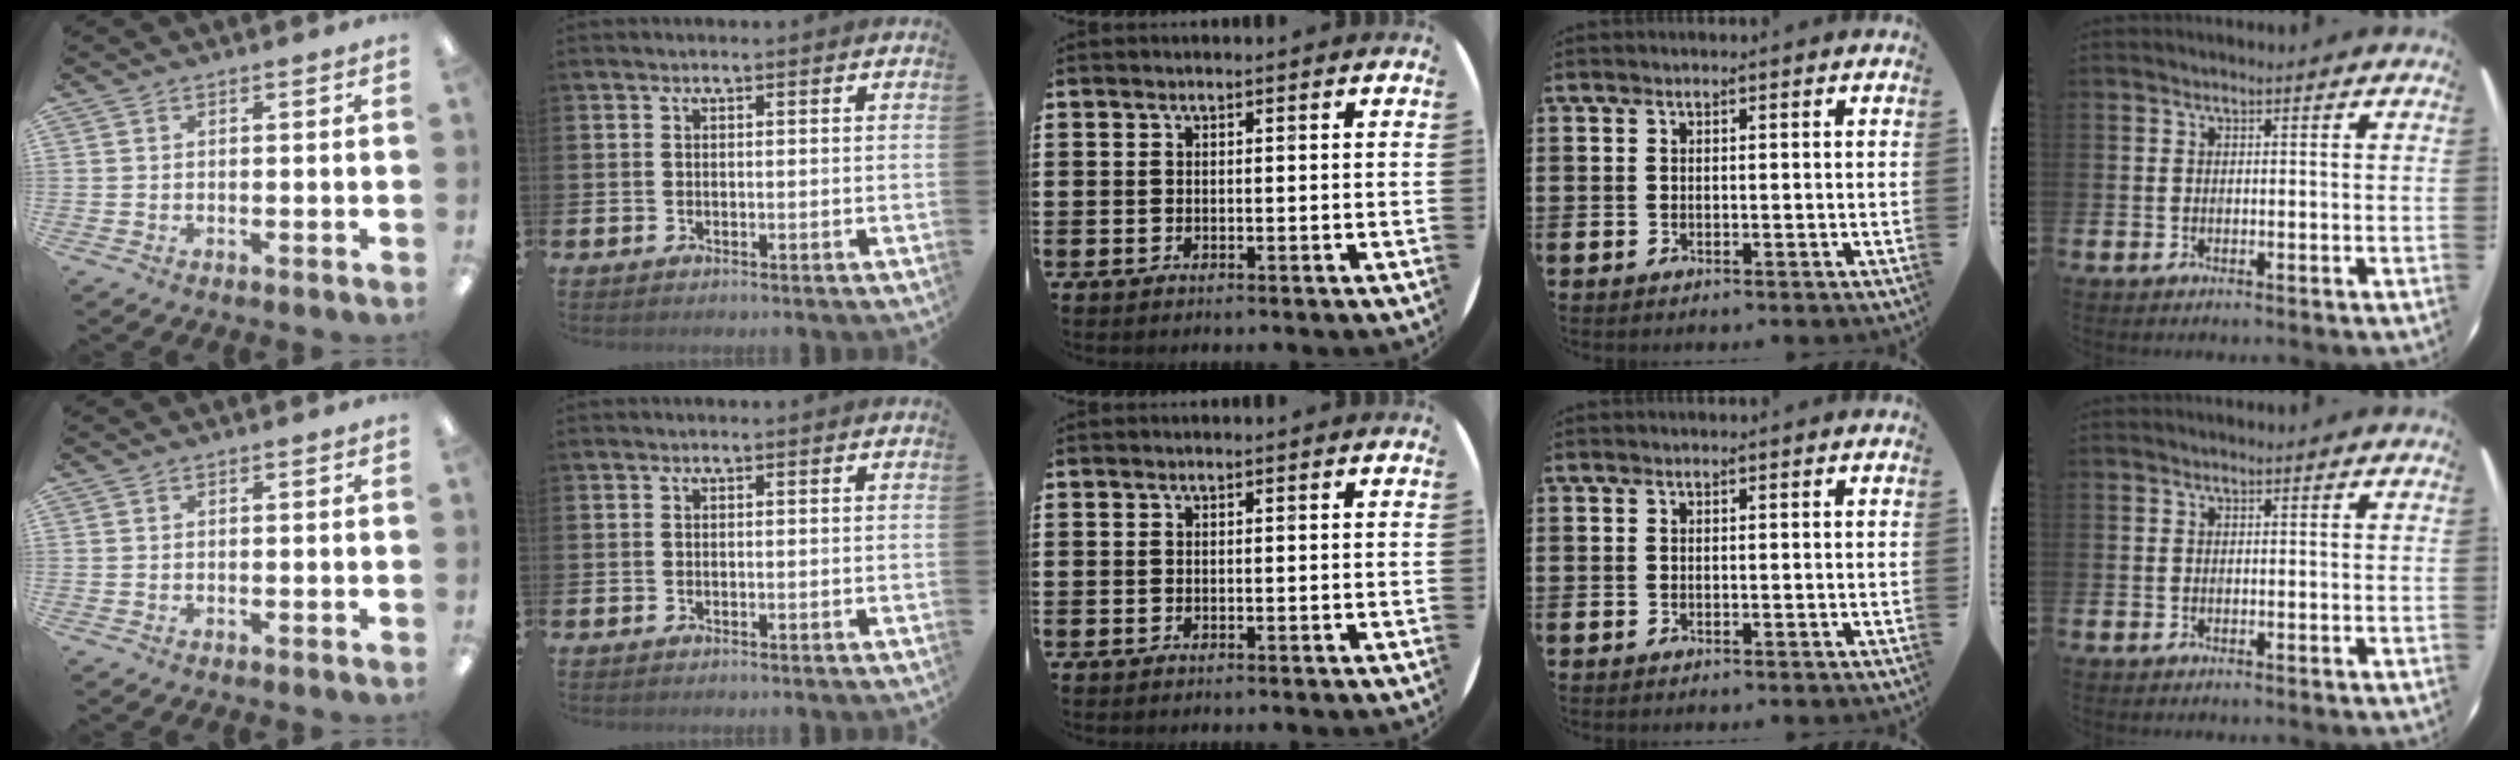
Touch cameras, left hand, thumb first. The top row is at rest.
{}